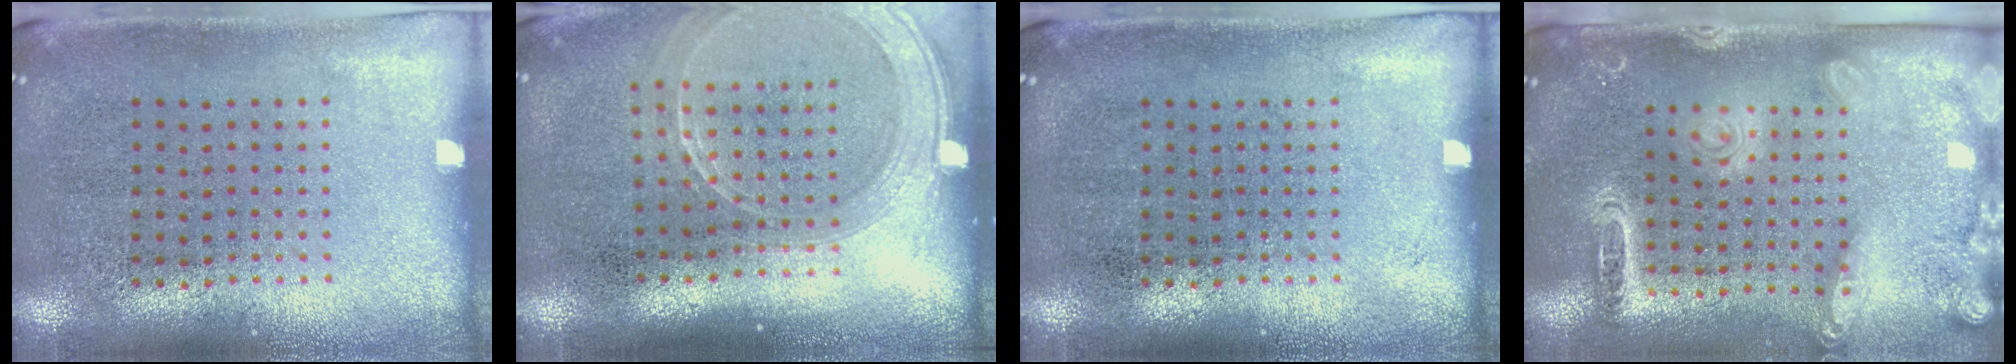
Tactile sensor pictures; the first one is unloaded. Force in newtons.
{"total": 2.0, "press": 1.8, "slide": 0.9}
{"total": 0.0}
{"total": 2.3, "press": 2.0, "slide": 1.2}